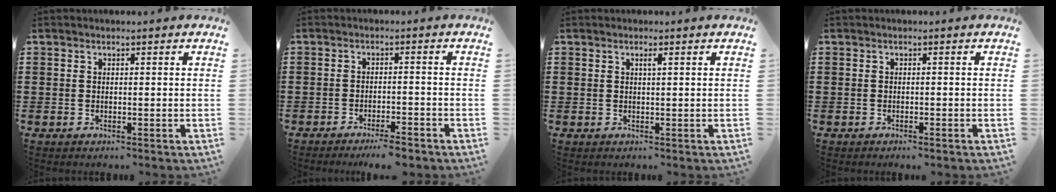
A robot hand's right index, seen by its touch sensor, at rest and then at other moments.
{"total": 3.1, "force": [-2.8, 0.0, 1.4], "torque": [-0.024, 0.000, -0.052]}
{"total": 0.8, "force": [0.3, 0.0, 0.7], "torque": [-0.013, -0.001, 0.005]}
{"total": 0.8, "force": [-0.6, 0.0, 0.5], "torque": [-0.012, -0.006, -0.010]}